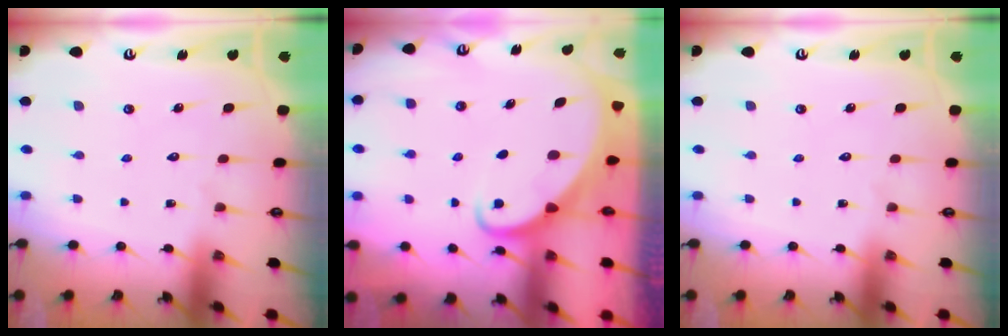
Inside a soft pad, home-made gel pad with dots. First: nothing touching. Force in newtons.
{"total": 2.4, "press": 2.4, "slide": 0.3}
{"total": 0.0}